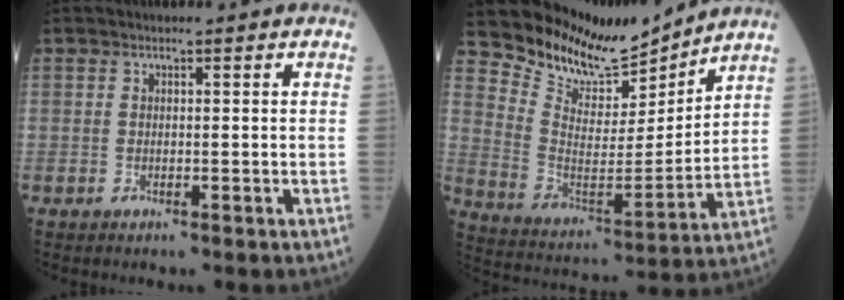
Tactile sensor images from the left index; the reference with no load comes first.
{"total": 11.7, "force": [11.4, 2.0, 0.9], "torque": [-0.030, -0.018, 0.214]}